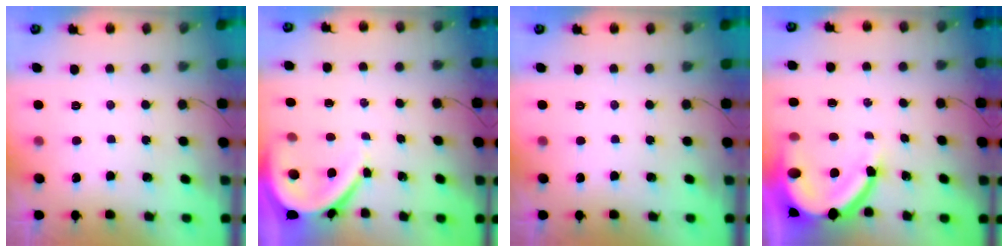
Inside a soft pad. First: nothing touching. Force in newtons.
{"total": 6.2, "press": 6.2, "slide": 0.9}
{"total": 0.0}
{"total": 12.5, "press": 12.4, "slide": 1.5}